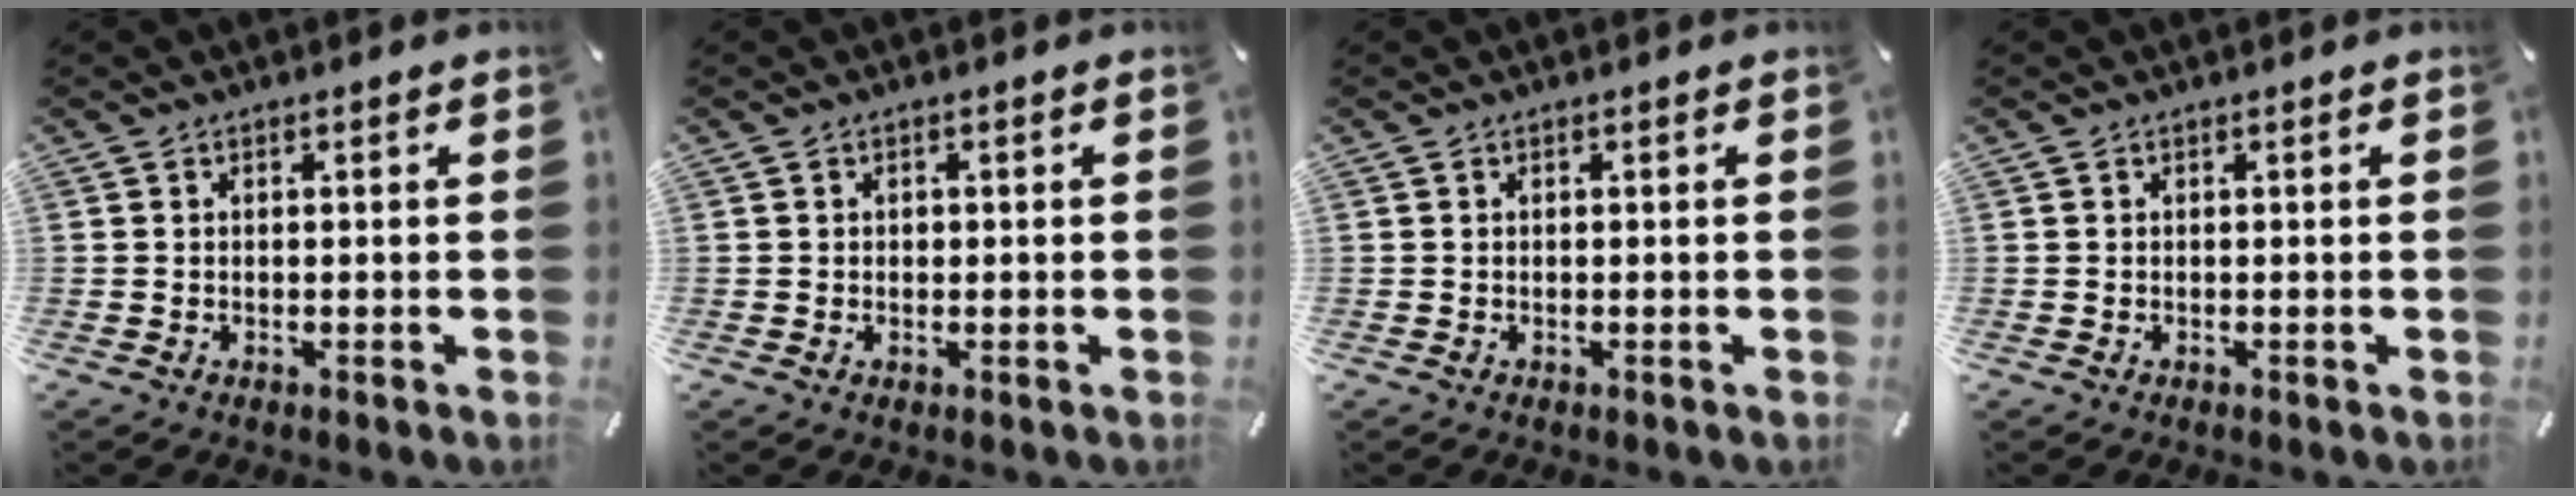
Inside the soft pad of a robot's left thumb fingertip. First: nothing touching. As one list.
[{"total": 0.8, "force": [0.0, 0.7, 0.3], "torque": [0.001, 0.000, -0.003]}, {"total": 0.0}, {"total": 0.0}]